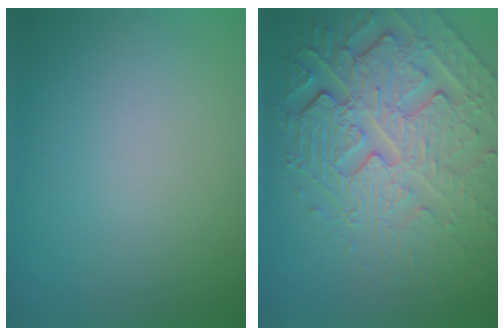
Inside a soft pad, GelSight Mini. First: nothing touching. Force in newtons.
{"total": 8.2, "press": 5.8, "slide": 5.8}